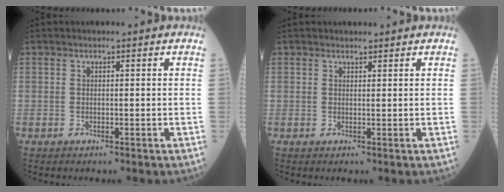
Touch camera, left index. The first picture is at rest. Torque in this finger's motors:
{"motor_torque": [0.05, -0.42, -0.29, 0.00]}